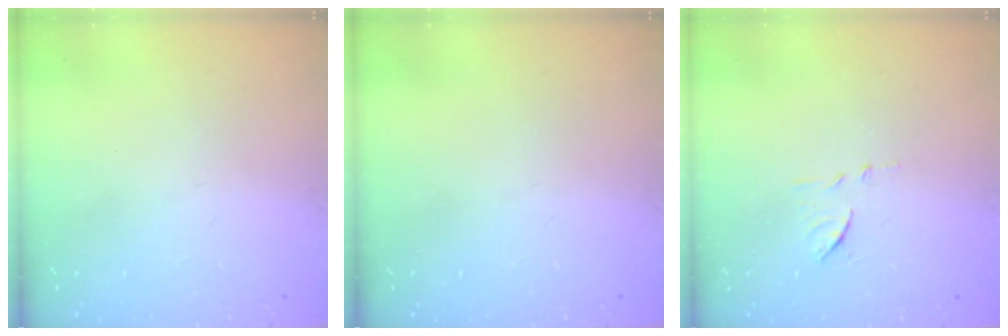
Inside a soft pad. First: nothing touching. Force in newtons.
{"total": 0.0}
{"total": 8.2, "press": 8.2, "slide": 0.2}